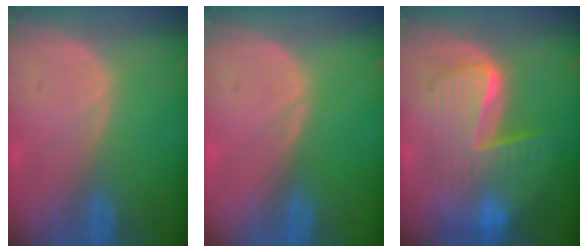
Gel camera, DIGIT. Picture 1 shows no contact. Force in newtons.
{"total": 0.0}
{"total": 10.4, "press": 10.4, "slide": 1.0}